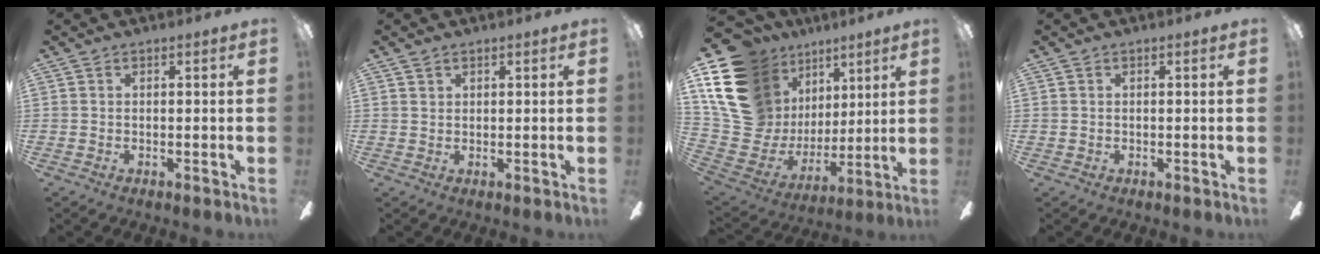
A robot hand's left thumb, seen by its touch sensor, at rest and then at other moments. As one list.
[{"total": 1.6, "force": [1.1, 1.2, 0.2], "torque": [0.004, 0.000, 0.018]}, {"total": 21.5, "force": [11.0, 15.7, 9.8], "torque": [-0.225, -0.082, 0.230]}, {"total": 0.6, "force": [0.1, 0.6, 0.0], "torque": [0.001, 0.005, 0.000]}]